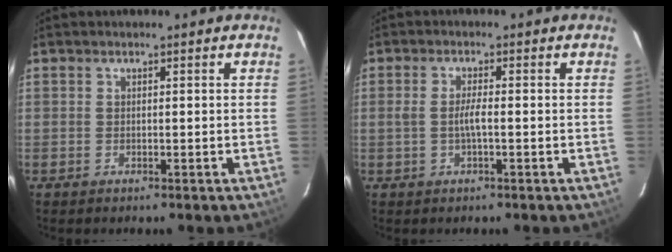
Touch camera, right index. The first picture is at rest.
{"total": 2.7, "force": [-0.5, 0.2, 2.7], "torque": [-0.052, 0.002, -0.009]}